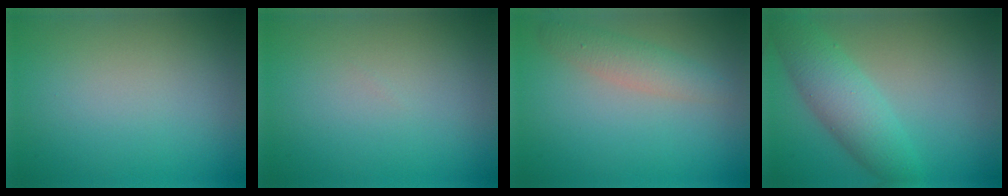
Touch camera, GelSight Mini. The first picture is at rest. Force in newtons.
{"total": 0.0}
{"total": 2.6, "press": 2.6, "slide": 0.2}
{"total": 5.0, "press": 5.0, "slide": 0.1}